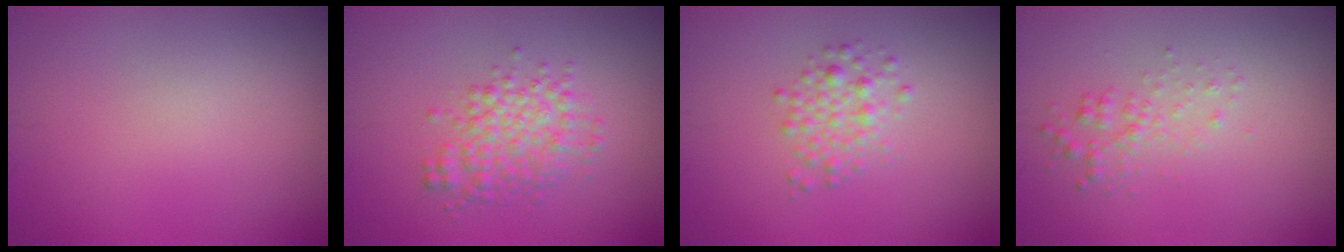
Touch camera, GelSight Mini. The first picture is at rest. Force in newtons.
{"total": 3.5, "press": 3.5, "slide": 0.0}
{"total": 2.2, "press": 2.2, "slide": 0.1}
{"total": 1.6, "press": 1.6, "slide": 0.0}